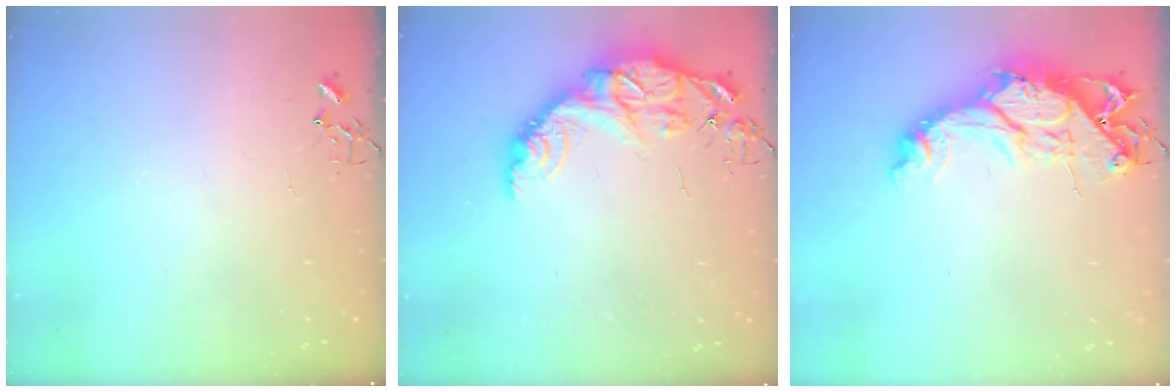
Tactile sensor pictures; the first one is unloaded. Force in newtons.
{"total": 14.8, "press": 14.7, "slide": 1.0}
{"total": 15.7, "press": 15.7, "slide": 1.2}